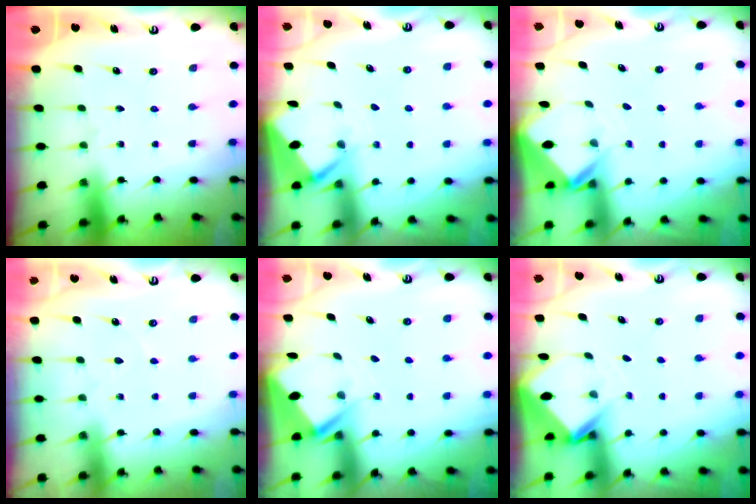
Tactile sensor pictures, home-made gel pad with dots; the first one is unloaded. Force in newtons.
{"total": 2.7, "press": 2.7, "slide": 0.4}
{"total": 2.6, "press": 2.6, "slide": 0.2}
{"total": 2.3, "press": 2.3, "slide": 0.3}
{"total": 2.9, "press": 2.8, "slide": 0.4}
{"total": 2.9, "press": 2.9, "slide": 0.2}